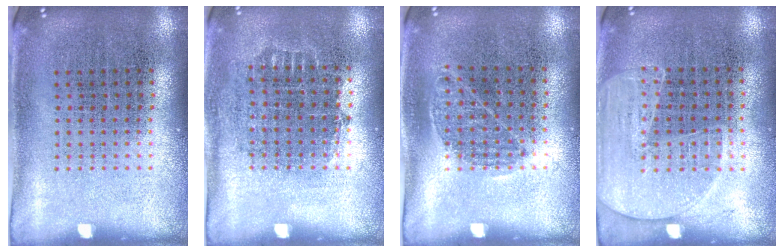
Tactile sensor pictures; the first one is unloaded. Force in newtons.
{"total": 0.7, "press": 0.6, "slide": 0.3}
{"total": 0.9, "press": 0.7, "slide": 0.6}
{"total": 1.6, "press": 1.4, "slide": 0.8}